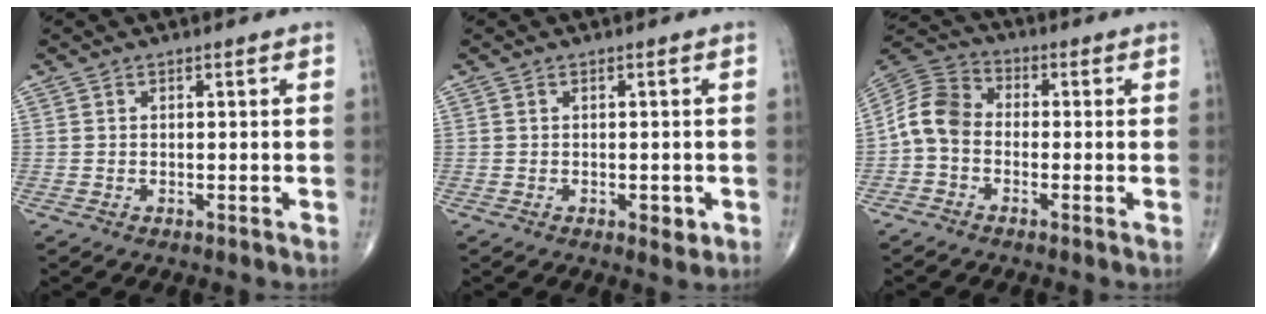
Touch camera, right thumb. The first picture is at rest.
{"total": 2.3, "force": [-0.6, 1.1, 1.9], "torque": [-0.020, -0.003, -0.005]}
{"total": 8.0, "force": [-1.6, 6.0, 5.1], "torque": [-0.089, 0.027, -0.049]}